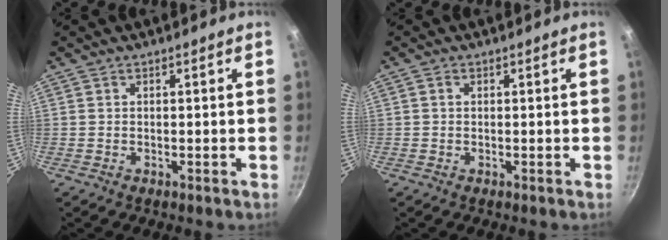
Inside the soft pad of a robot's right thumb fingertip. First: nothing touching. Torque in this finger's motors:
{"motor_torque": [0.02, -0.04, -0.17, 0.29, 0.00]}